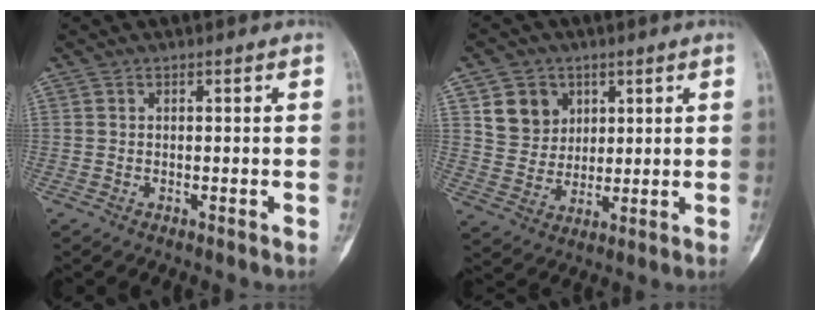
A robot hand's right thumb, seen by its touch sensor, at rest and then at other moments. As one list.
[{"total": 8.5, "force": [3.6, 7.2, 2.8], "torque": [-0.018, -0.017, 0.071]}]